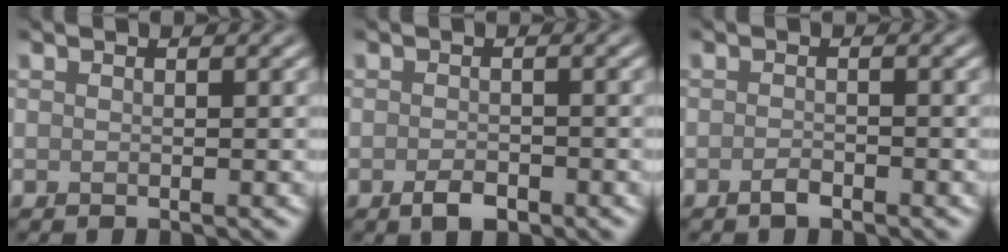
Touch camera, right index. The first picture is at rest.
{"total": 1.8, "force": [-1.0, 0.9, 1.2], "torque": [-0.021, -0.001, -0.019]}
{"total": 1.0, "force": [-0.8, 0.4, 0.6], "torque": [-0.012, 0.001, -0.014]}